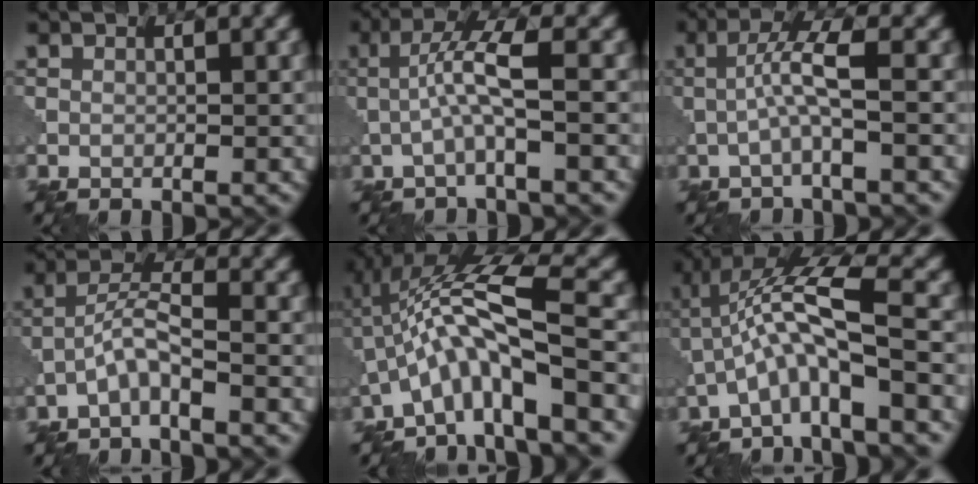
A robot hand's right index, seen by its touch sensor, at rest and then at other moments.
{"total": 4.1, "force": [-0.5, 0.5, 4.1], "torque": [-0.081, 0.014, -0.017]}
{"total": 3.7, "force": [-0.5, 0.4, 3.7], "torque": [-0.073, 0.013, -0.018]}
{"total": 3.1, "force": [-1.8, 0.4, 2.4], "torque": [-0.052, 0.014, -0.044]}
{"total": 8.0, "force": [-2.3, 1.3, 7.6], "torque": [-0.137, 0.025, -0.050]}
{"total": 6.4, "force": [-2.0, 1.0, 6.0], "torque": [-0.120, 0.024, -0.049]}